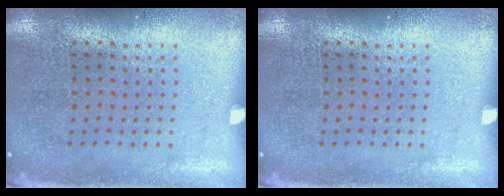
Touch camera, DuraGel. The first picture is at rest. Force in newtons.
{"total": 0.0}